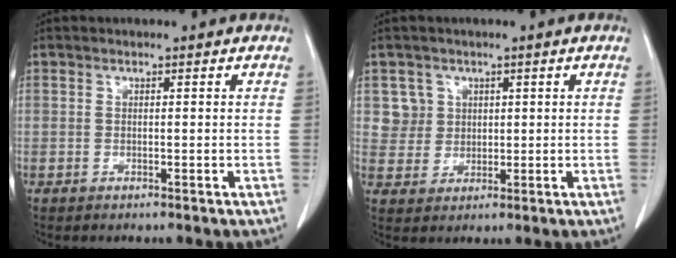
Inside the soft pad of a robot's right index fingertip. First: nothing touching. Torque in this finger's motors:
{"motor_torque": [-0.05, 0.03, -0.01, 0.00]}